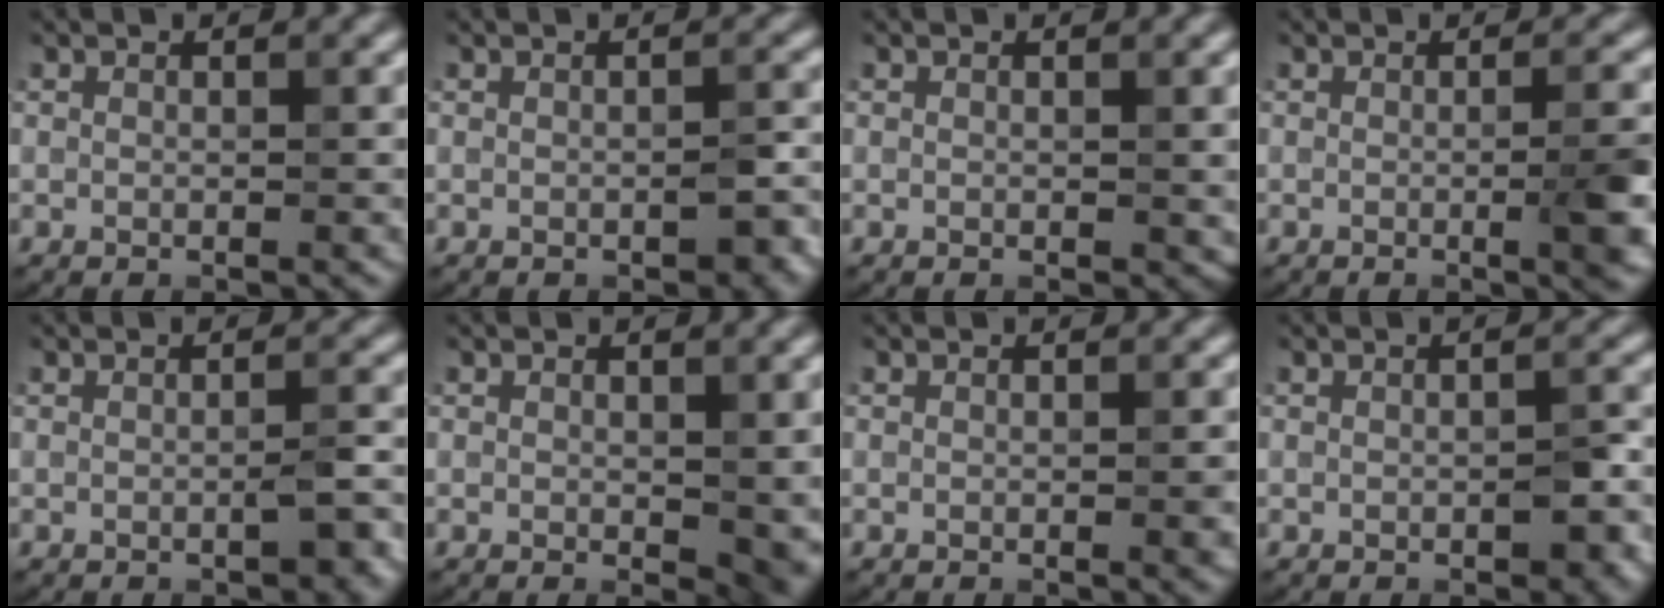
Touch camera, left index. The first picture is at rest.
{"total": 1.9, "force": [-0.7, 0.9, 1.5], "torque": [-0.021, 0.001, -0.008]}
{"total": 0.5, "force": [0.1, 0.4, 0.3], "torque": [-0.002, -0.002, 0.001]}
{"total": 4.3, "force": [-0.5, 1.0, 4.1], "torque": [-0.049, -0.002, -0.009]}
{"total": 1.9, "force": [-0.8, 0.4, 1.6], "torque": [-0.024, 0.001, -0.013]}
{"total": 3.4, "force": [0.1, 1.8, 2.9], "torque": [-0.037, -0.010, 0.004]}
{"total": 1.0, "force": [-0.2, 0.1, 1.0], "torque": [-0.011, 0.000, -0.002]}
{"total": 2.4, "force": [-0.7, 1.2, 2.0], "torque": [-0.026, 0.000, -0.006]}